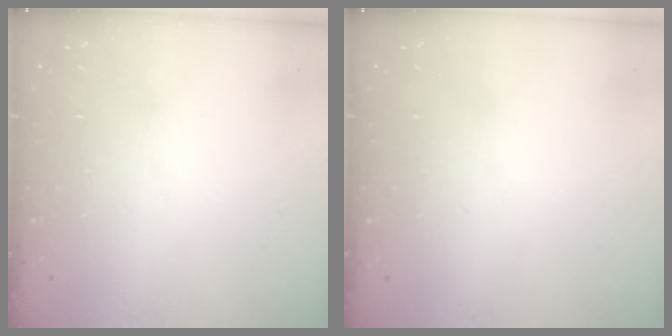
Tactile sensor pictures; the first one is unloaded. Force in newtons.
{"total": 0.0}